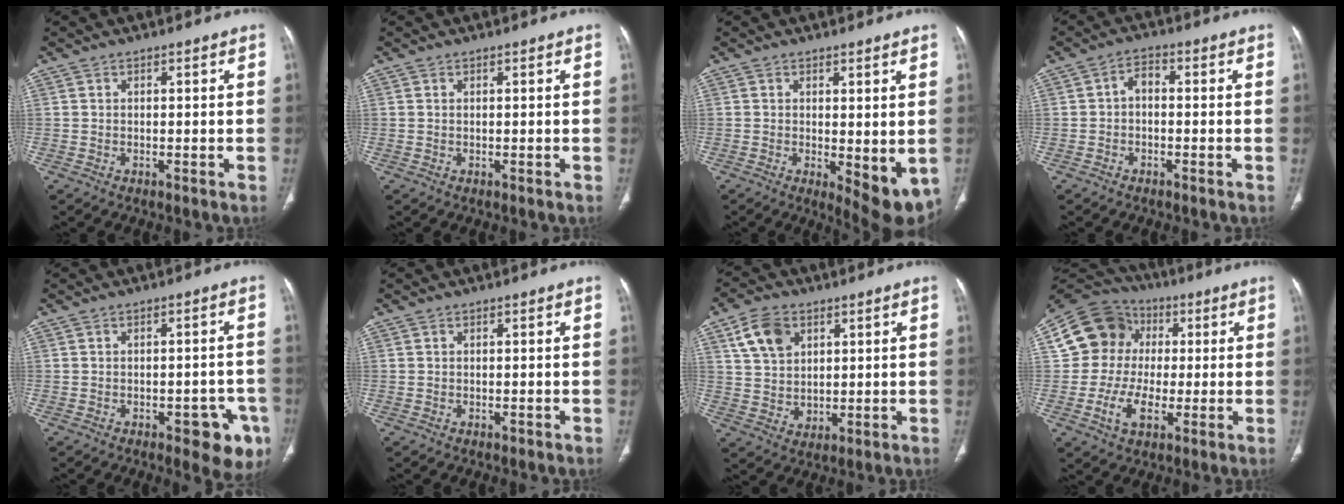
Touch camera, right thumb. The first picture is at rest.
{"total": 0.0}
{"total": 8.3, "force": [-1.2, 3.3, 7.6], "torque": [-0.091, -0.023, -0.006]}
{"total": 2.9, "force": [-0.5, 1.9, 2.2], "torque": [-0.030, 0.016, -0.018]}
{"total": 8.3, "force": [-3.8, 3.9, 6.3], "torque": [-0.046, 0.014, -0.041]}
{"total": 0.0}
{"total": 9.1, "force": [4.1, 6.6, 4.8], "torque": [-0.067, -0.016, 0.085]}
{"total": 14.7, "force": [1.3, 12.8, 7.1], "torque": [-0.103, 0.015, 0.020]}